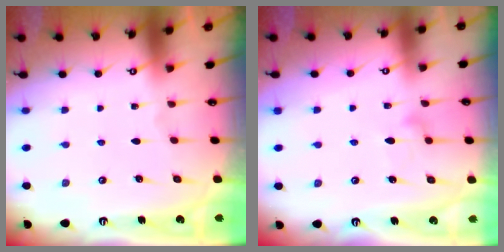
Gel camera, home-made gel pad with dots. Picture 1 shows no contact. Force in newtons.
{"total": 8.4, "press": 8.4, "slide": 0.5}